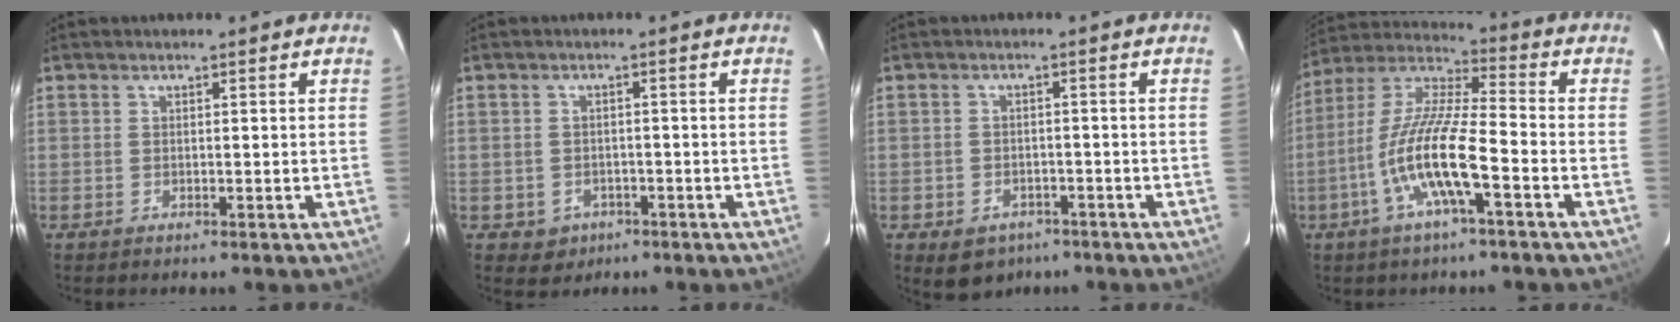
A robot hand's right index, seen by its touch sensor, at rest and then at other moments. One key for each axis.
{"total": 4.0, "fx": -1.7, "fy": 3.6, "fz": 0.9, "tx": -0.029, "ty": 0.006, "tz": -0.014}
{"total": 6.5, "fx": -4.0, "fy": 4.6, "fz": 2.2, "tx": -0.047, "ty": 0.007, "tz": -0.044}
{"total": 13.9, "fx": -5.4, "fy": 2.1, "fz": 12.7, "tx": -0.253, "ty": -0.003, "tz": -0.111}